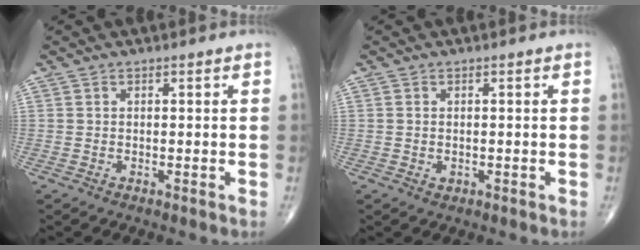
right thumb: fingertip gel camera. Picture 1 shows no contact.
{"total": 0.9, "force": [-0.1, 0.7, 0.5], "torque": [-0.007, 0.001, 0.002]}